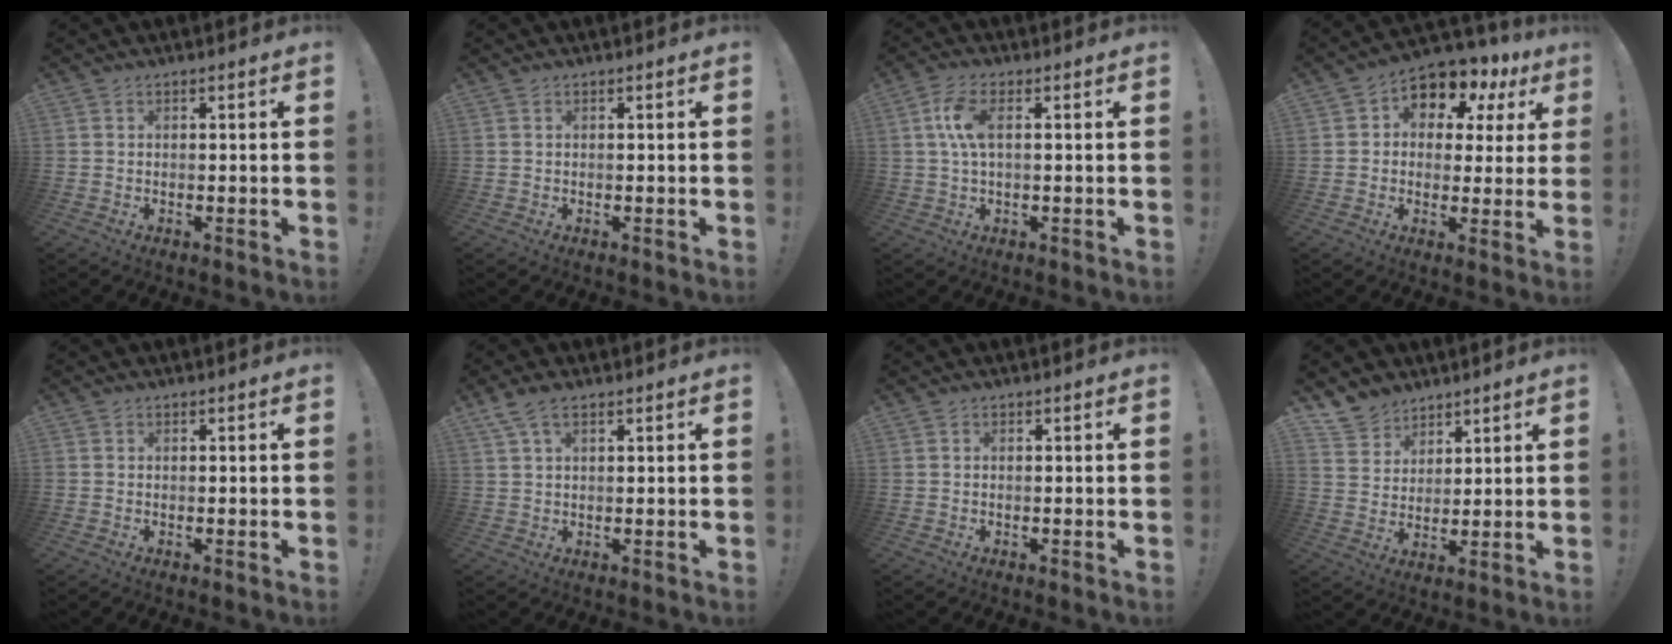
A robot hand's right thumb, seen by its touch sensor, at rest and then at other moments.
{"total": 0.0}
{"total": 7.4, "force": [1.1, 3.0, 6.7], "torque": [-0.127, -0.003, 0.020]}
{"total": 8.0, "force": [4.2, 5.7, 3.7], "torque": [-0.056, -0.040, 0.076]}
{"total": 0.0}
{"total": 5.0, "force": [3.0, 2.3, 3.4], "torque": [-0.060, -0.005, 0.057]}
{"total": 0.0}
{"total": 8.6, "force": [6.9, 5.0, 1.0], "torque": [-0.022, -0.051, 0.138]}